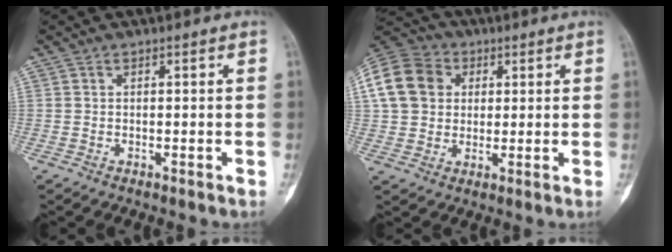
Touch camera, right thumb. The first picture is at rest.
{"total": 13.0, "force": [2.9, 10.8, 6.7], "torque": [-0.119, 0.015, 0.044]}